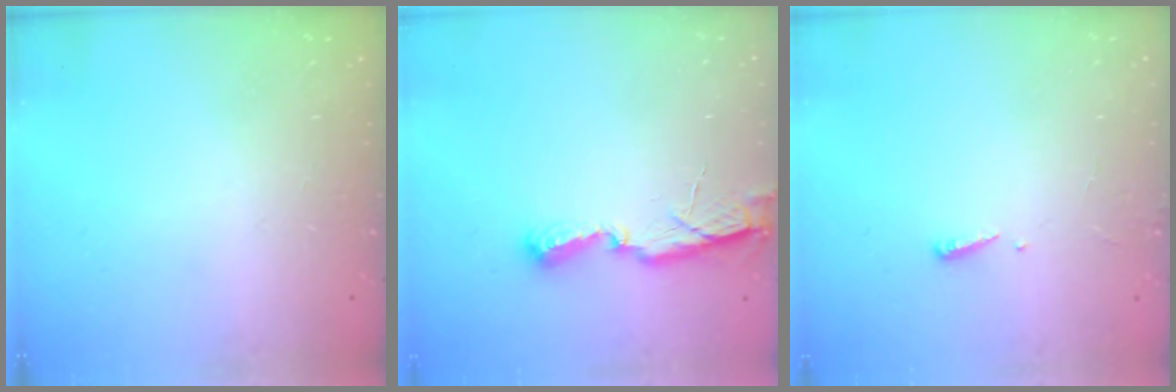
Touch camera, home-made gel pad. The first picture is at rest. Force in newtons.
{"total": 6.7, "press": 6.7, "slide": 0.8}
{"total": 2.4, "press": 2.4, "slide": 0.2}